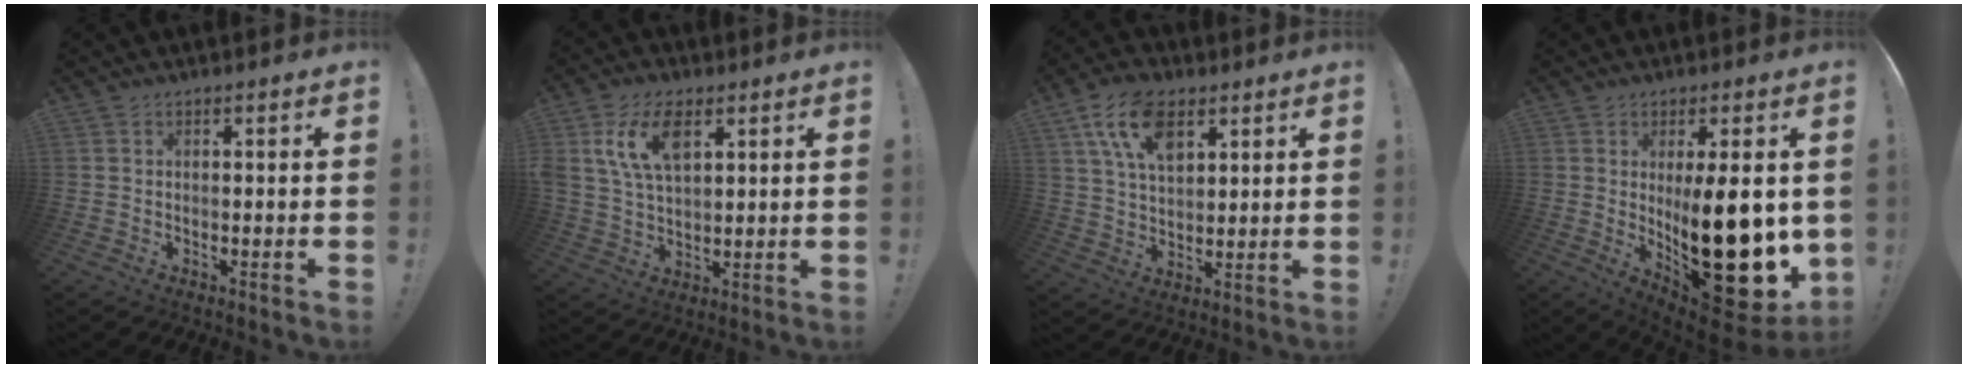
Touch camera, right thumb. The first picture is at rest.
{"total": 12.4, "force": [5.2, 7.0, 8.8], "torque": [-0.168, -0.003, 0.096]}
{"total": 14.1, "force": [7.0, 8.1, 9.2], "torque": [-0.166, -0.015, 0.130]}
{"total": 25.8, "force": [-0.6, 9.3, 24.0], "torque": [-0.360, -0.026, 0.011]}